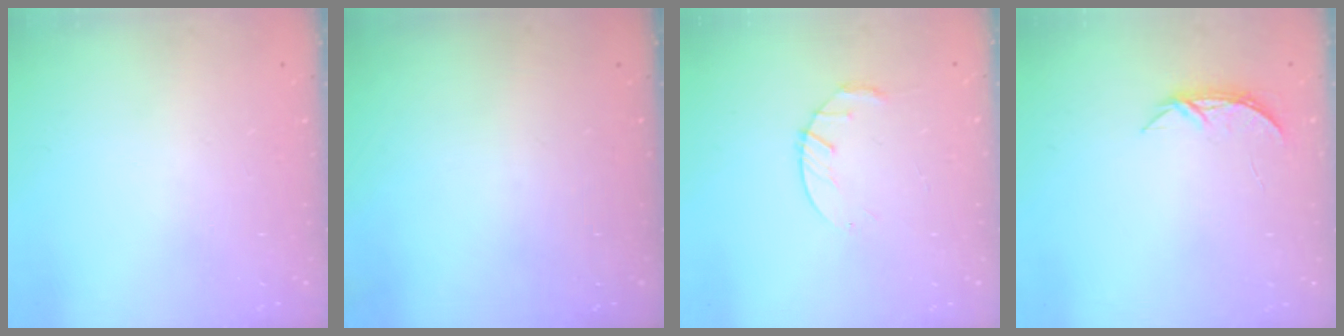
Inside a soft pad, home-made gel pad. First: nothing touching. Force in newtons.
{"total": 0.0}
{"total": 3.6, "press": 3.6, "slide": 0.6}
{"total": 4.2, "press": 4.2, "slide": 0.5}